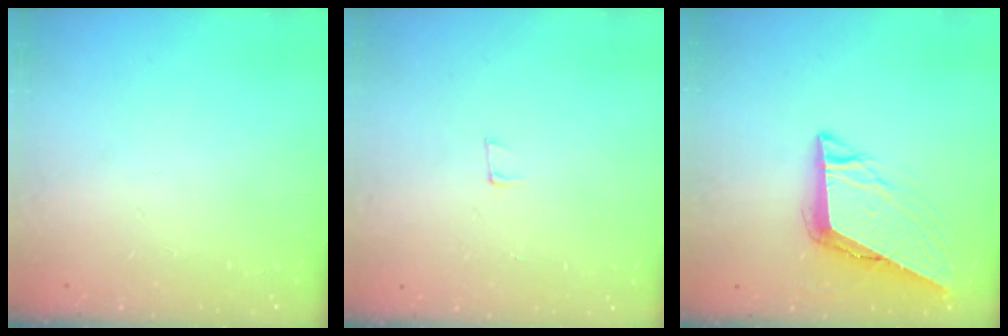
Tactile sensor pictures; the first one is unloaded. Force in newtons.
{"total": 5.6, "press": 4.5, "slide": 3.3}
{"total": 9.6, "press": 9.4, "slide": 2.1}